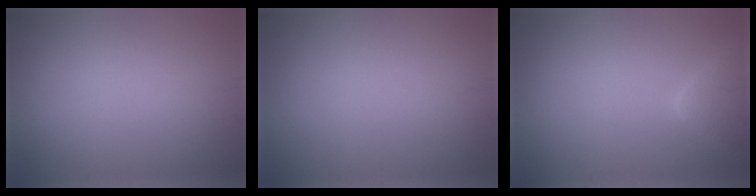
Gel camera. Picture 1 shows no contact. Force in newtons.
{"total": 0.0}
{"total": 3.7, "press": 3.7, "slide": 0.3}